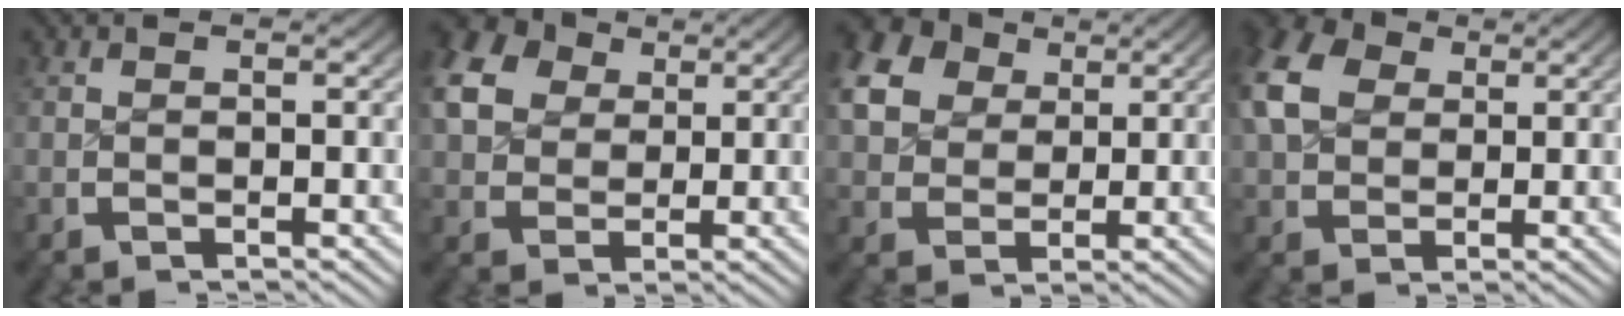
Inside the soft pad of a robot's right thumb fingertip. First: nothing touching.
{"total": 10.1, "force": [4.0, 7.9, 4.9], "torque": [-0.108, 0.006, 0.063]}
{"total": 11.3, "force": [4.5, 8.9, 5.3], "torque": [-0.120, 0.006, 0.068]}
{"total": 7.7, "force": [3.1, 5.7, 4.2], "torque": [-0.103, -0.001, 0.056]}